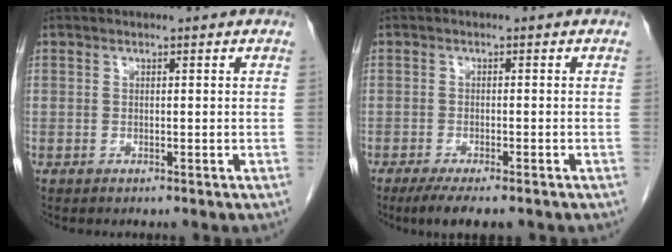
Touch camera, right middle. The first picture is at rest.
{"total": 6.2, "force": [-4.6, 1.3, 3.9], "torque": [-0.058, -0.013, -0.070]}